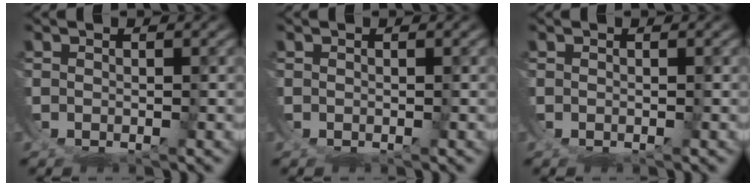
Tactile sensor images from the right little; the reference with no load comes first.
{"total": 0.0}
{"total": 0.0}